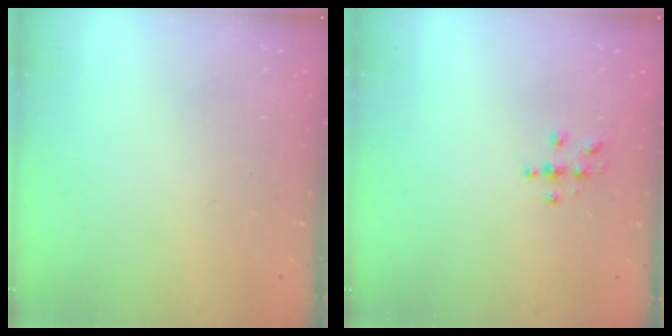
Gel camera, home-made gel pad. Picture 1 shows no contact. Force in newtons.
{"total": 3.7, "press": 3.7, "slide": 0.4}